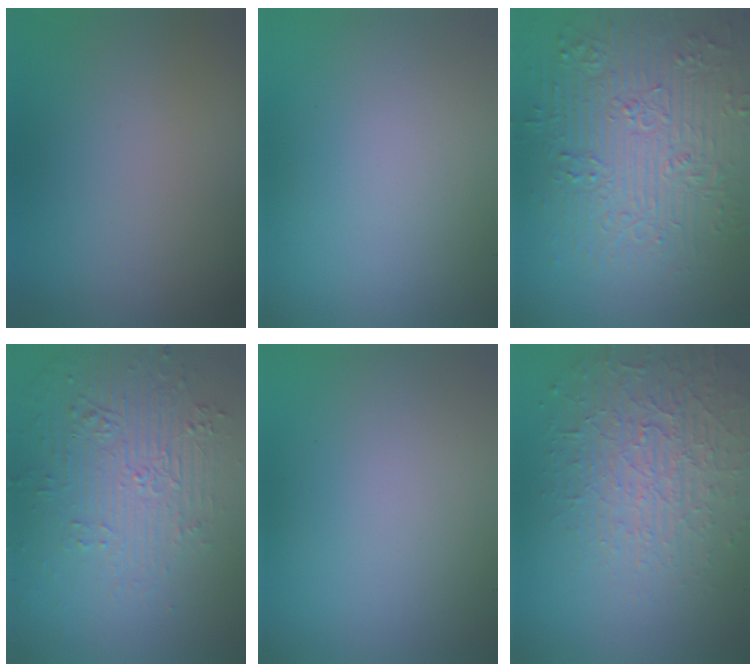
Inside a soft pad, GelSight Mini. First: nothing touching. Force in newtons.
{"total": 0.0}
{"total": 8.0, "press": 6.2, "slide": 5.0}
{"total": 5.7, "press": 3.6, "slide": 4.4}
{"total": 0.0}
{"total": 4.6, "press": 4.0, "slide": 2.3}